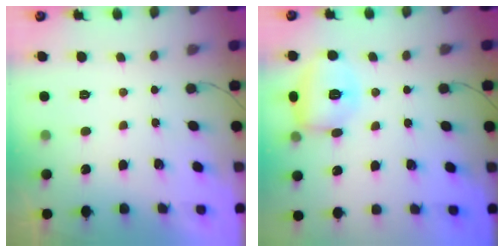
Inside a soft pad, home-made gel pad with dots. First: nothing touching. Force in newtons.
{"total": 10.4, "press": 10.2, "slide": 1.7}